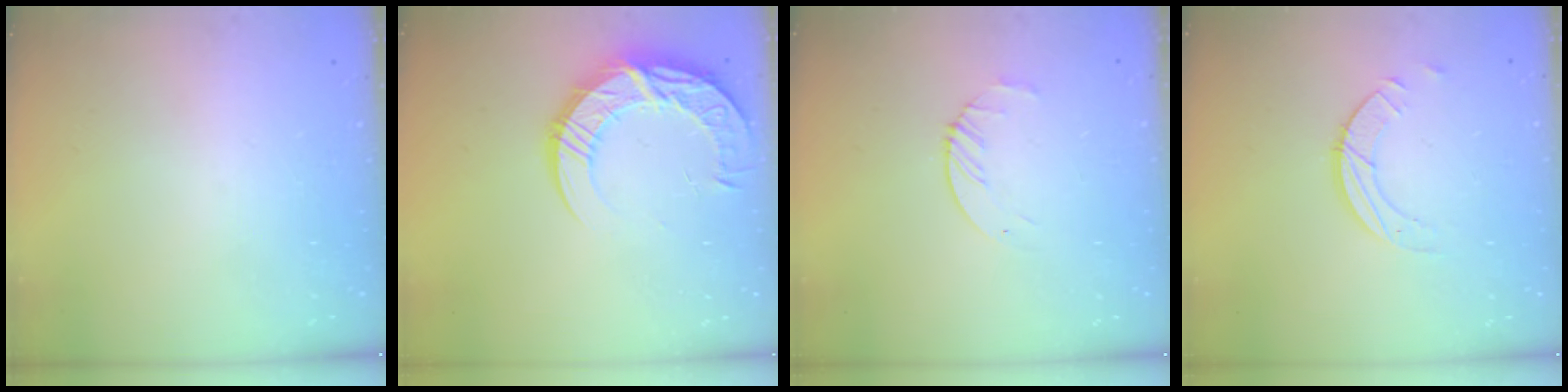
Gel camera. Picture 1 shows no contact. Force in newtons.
{"total": 18.4, "press": 18.4, "slide": 1.0}
{"total": 3.1, "press": 3.1, "slide": 0.4}
{"total": 3.2, "press": 3.2, "slide": 0.3}